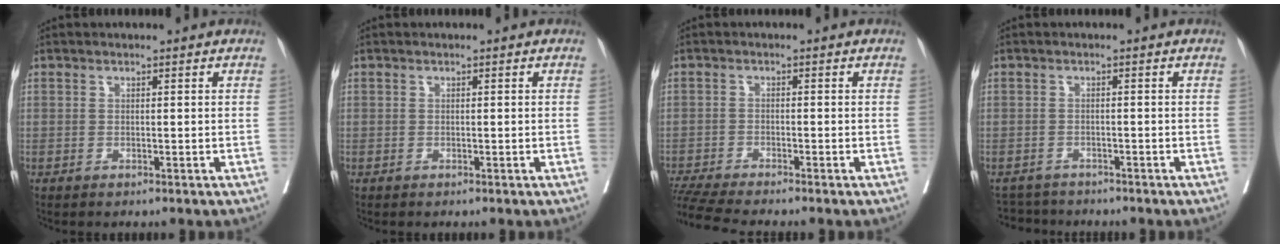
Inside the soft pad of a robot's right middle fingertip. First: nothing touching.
{"total": 0.0}
{"total": 6.8, "force": [-6.2, -0.9, 2.6], "torque": [-0.045, -0.019, -0.110]}
{"total": 3.9, "force": [-3.7, 1.0, -0.4], "torque": [0.009, -0.008, -0.061]}